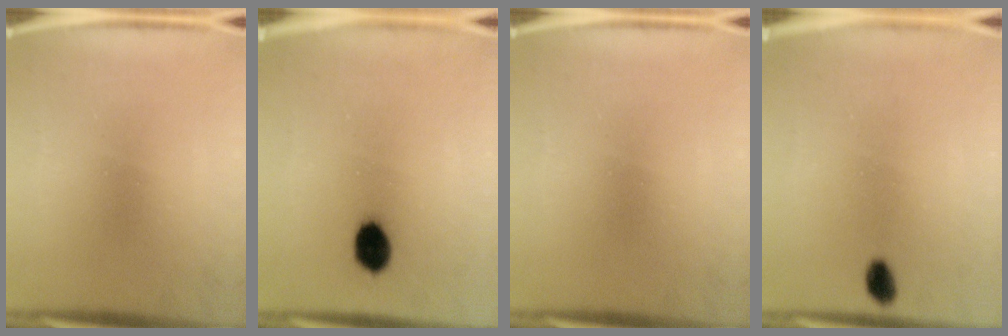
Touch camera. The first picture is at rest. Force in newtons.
{"total": 6.5}
{"total": 0.0}
{"total": 2.7}